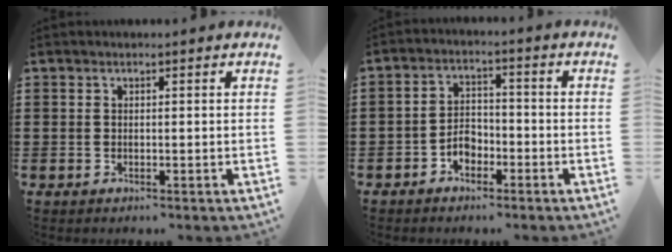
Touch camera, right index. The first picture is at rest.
{"total": 3.6, "force": [-2.0, 2.3, 1.9], "torque": [-0.038, 0.006, -0.041]}